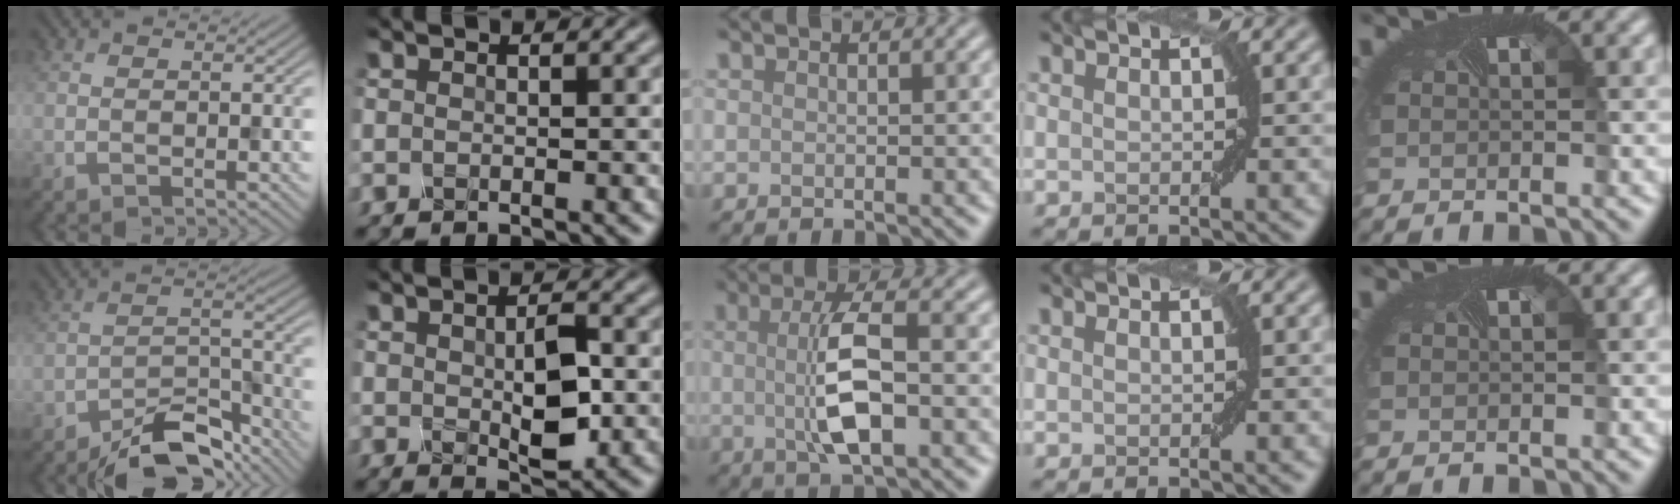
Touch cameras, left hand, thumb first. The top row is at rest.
{"thumb": {"total": 8.0, "force": [-6.5, 2.6, 3.9], "torque": [-0.060, 0.008, -0.120]}, "index": {"total": 3.5, "force": [-0.1, 1.6, 3.2], "torque": [-0.064, -0.004, 0.009]}, "middle": {"total": 5.3, "force": [-0.5, 1.4, 5.1], "torque": [-0.104, -0.001, -0.007]}}